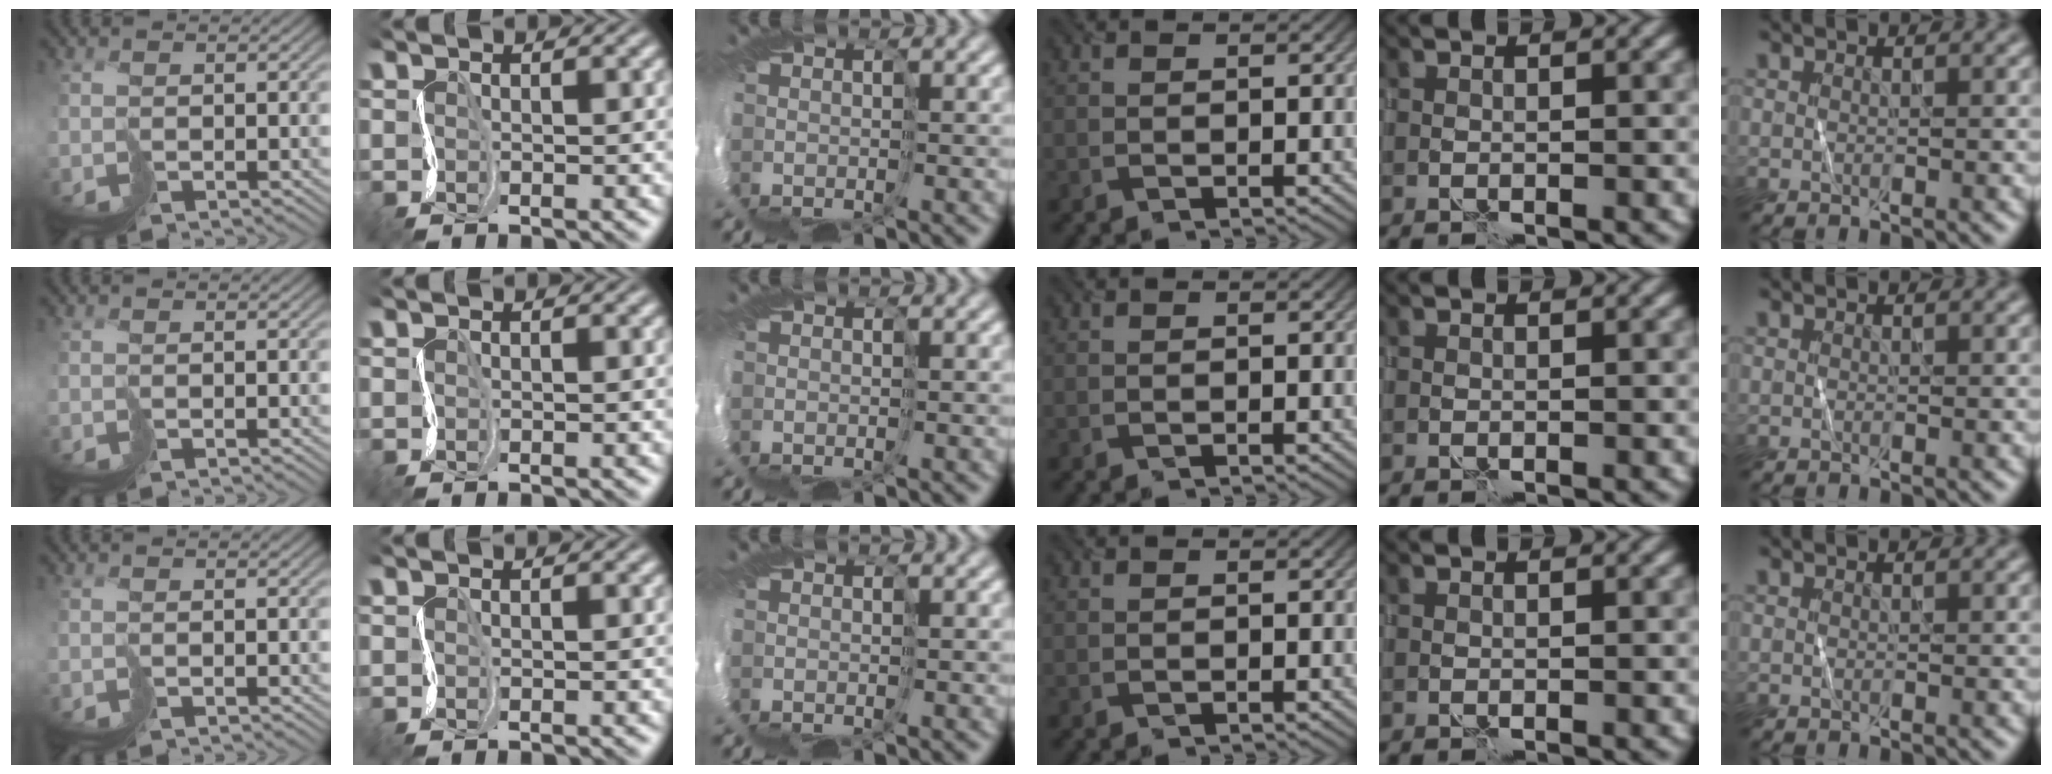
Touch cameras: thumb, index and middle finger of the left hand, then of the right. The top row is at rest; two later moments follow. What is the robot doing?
{"motion": "cut", "object": "paper bag"}